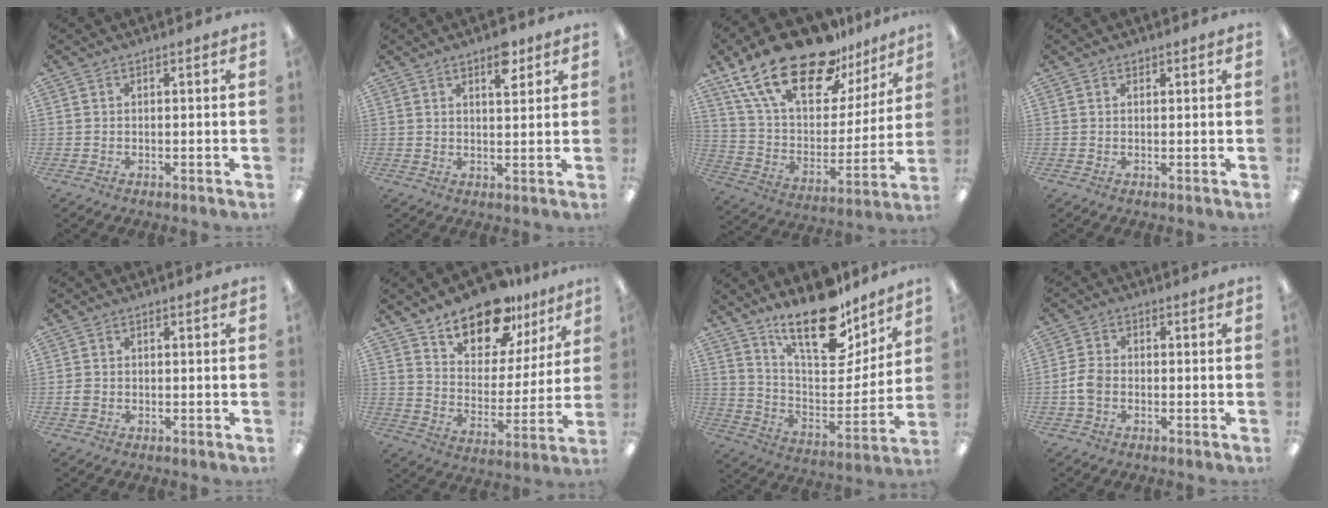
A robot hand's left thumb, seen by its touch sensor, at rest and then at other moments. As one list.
[{"total": 5.9, "force": [3.9, 2.4, 3.6], "torque": [-0.033, -0.022, 0.061]}, {"total": 24.9, "force": [17.9, 10.8, 13.6], "torque": [-0.252, -0.115, 0.315]}, {"total": 0.8, "force": [0.7, 0.4, 0.2], "torque": [-0.003, 0.001, 0.012]}, {"total": 1.6, "force": [-0.1, 1.4, 0.8], "torque": [-0.006, 0.002, -0.004]}, {"total": 15.5, "force": [12.3, 7.5, 5.9], "torque": [-0.096, -0.087, 0.221]}, {"total": 20.9, "force": [15.9, 8.0, 10.9], "torque": [-0.176, -0.108, 0.275]}, {"total": 4.6, "force": [-1.1, 3.2, 3.1], "torque": [-0.065, 0.006, -0.022]}]